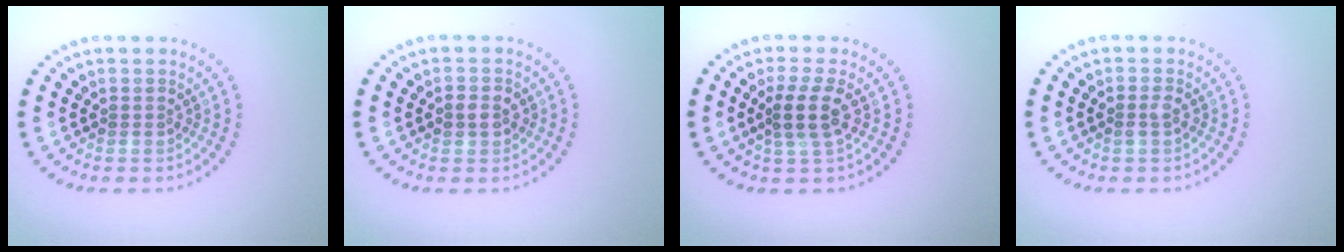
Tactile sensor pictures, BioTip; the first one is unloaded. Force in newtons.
{"total": 1.7, "press": 1.7, "slide": 0.2}
{"total": 2.7, "press": 2.2, "slide": 1.5}
{"total": 1.0, "press": 0.9, "slide": 0.1}